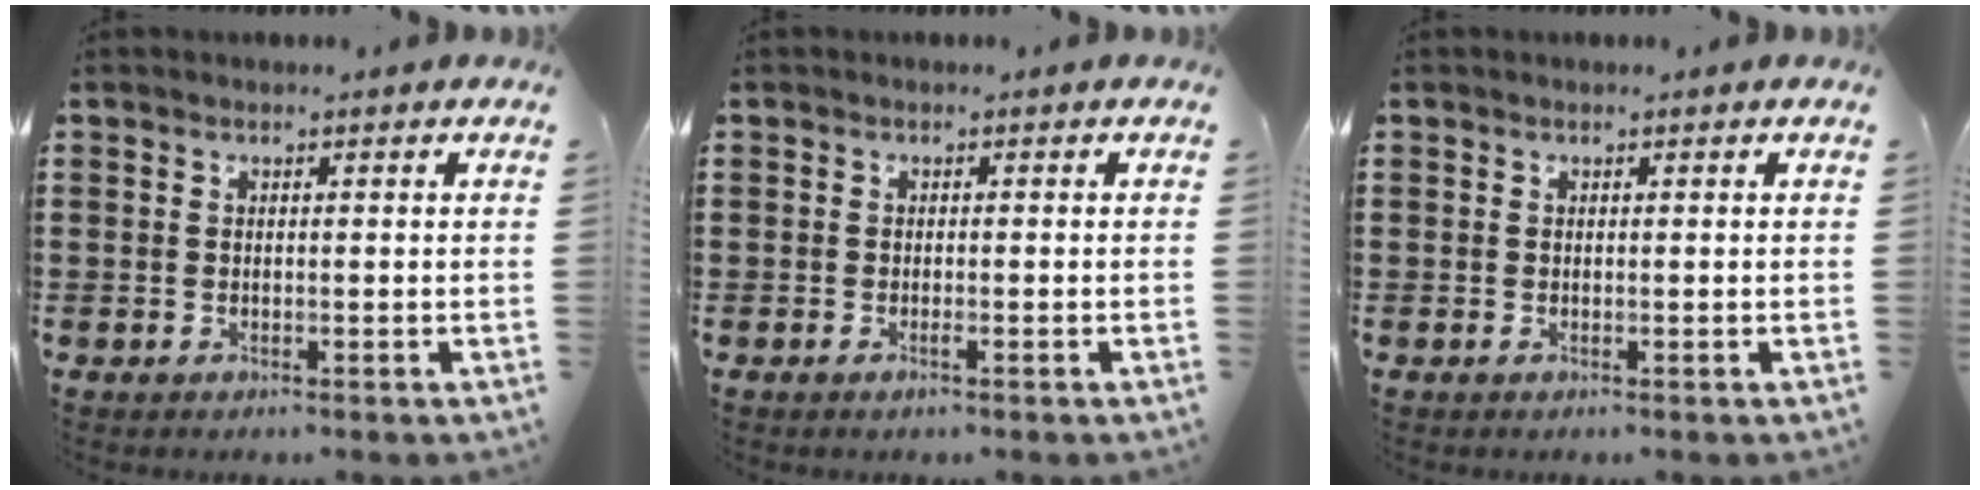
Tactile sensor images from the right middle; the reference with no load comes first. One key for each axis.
{"total": 0.7, "fx": -0.4, "fy": 0.0, "fz": 0.6, "tx": -0.011, "ty": -0.004, "tz": -0.007}
{"total": 0.0}